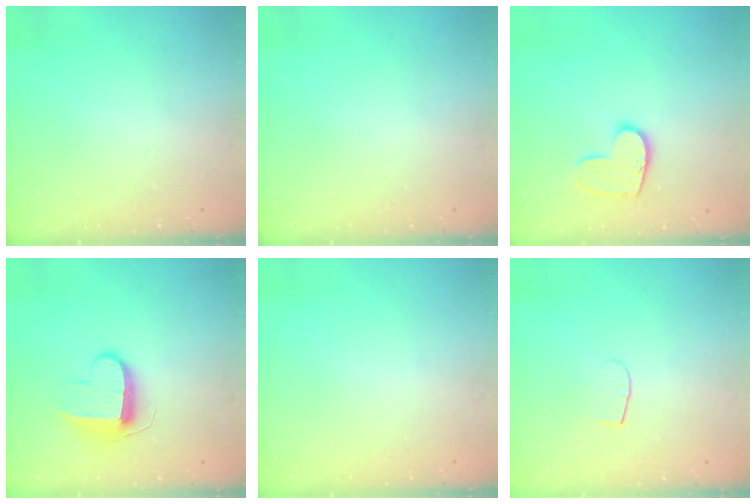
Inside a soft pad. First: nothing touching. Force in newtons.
{"total": 0.0}
{"total": 10.2, "press": 10.2, "slide": 0.2}
{"total": 9.9, "press": 9.9, "slide": 0.1}
{"total": 0.0}
{"total": 5.2, "press": 5.2, "slide": 0.6}